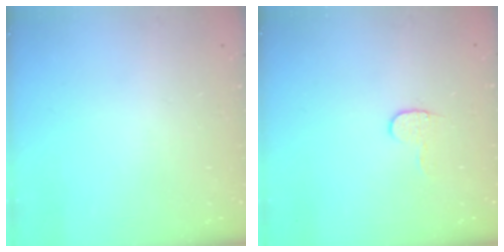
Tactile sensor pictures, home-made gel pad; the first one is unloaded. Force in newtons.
{"total": 5.7, "press": 5.7, "slide": 0.5}